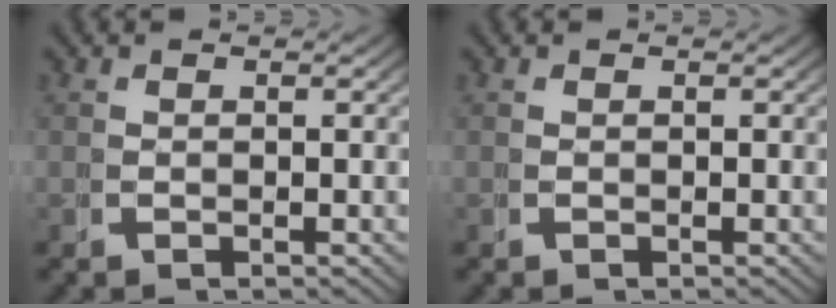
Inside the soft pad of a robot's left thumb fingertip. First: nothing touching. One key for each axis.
{"total": 0.0}